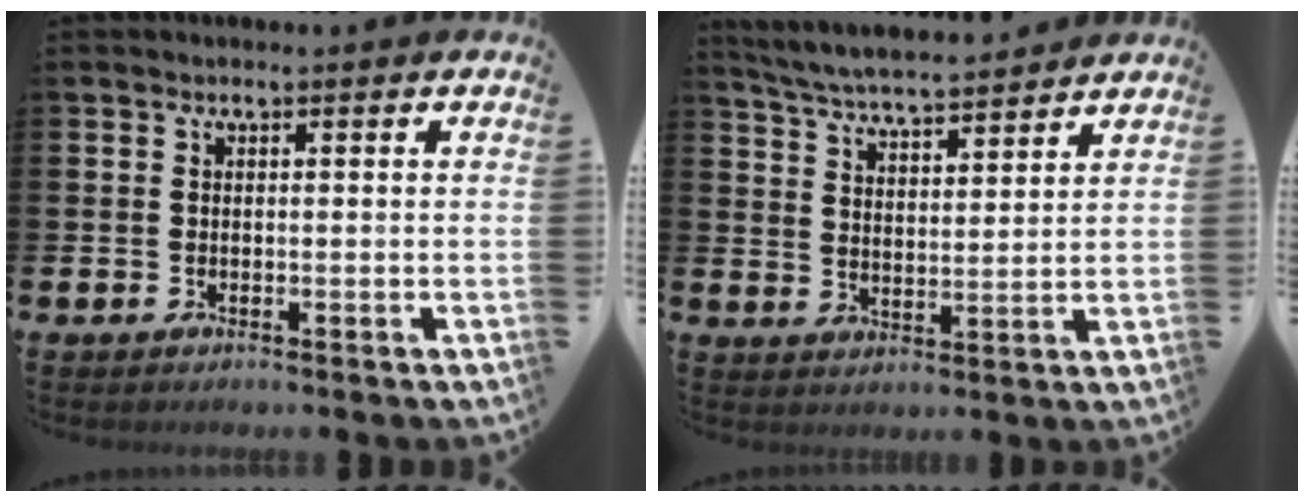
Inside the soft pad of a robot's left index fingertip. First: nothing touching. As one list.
[{"total": 5.6, "force": [5.5, 0.3, 1.0], "torque": [-0.043, -0.037, 0.097]}]